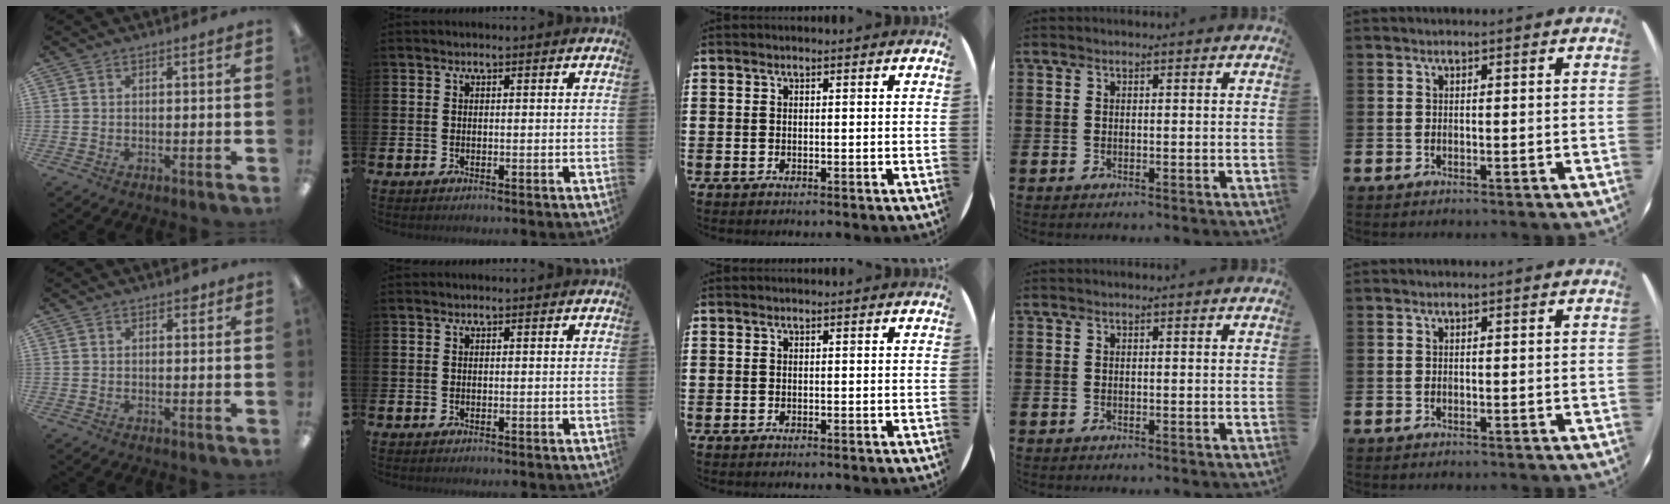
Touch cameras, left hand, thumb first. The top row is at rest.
{"thumb": {"total": 1.4, "force": [0.8, 0.8, 0.9], "torque": [-0.010, -0.001, 0.012]}}